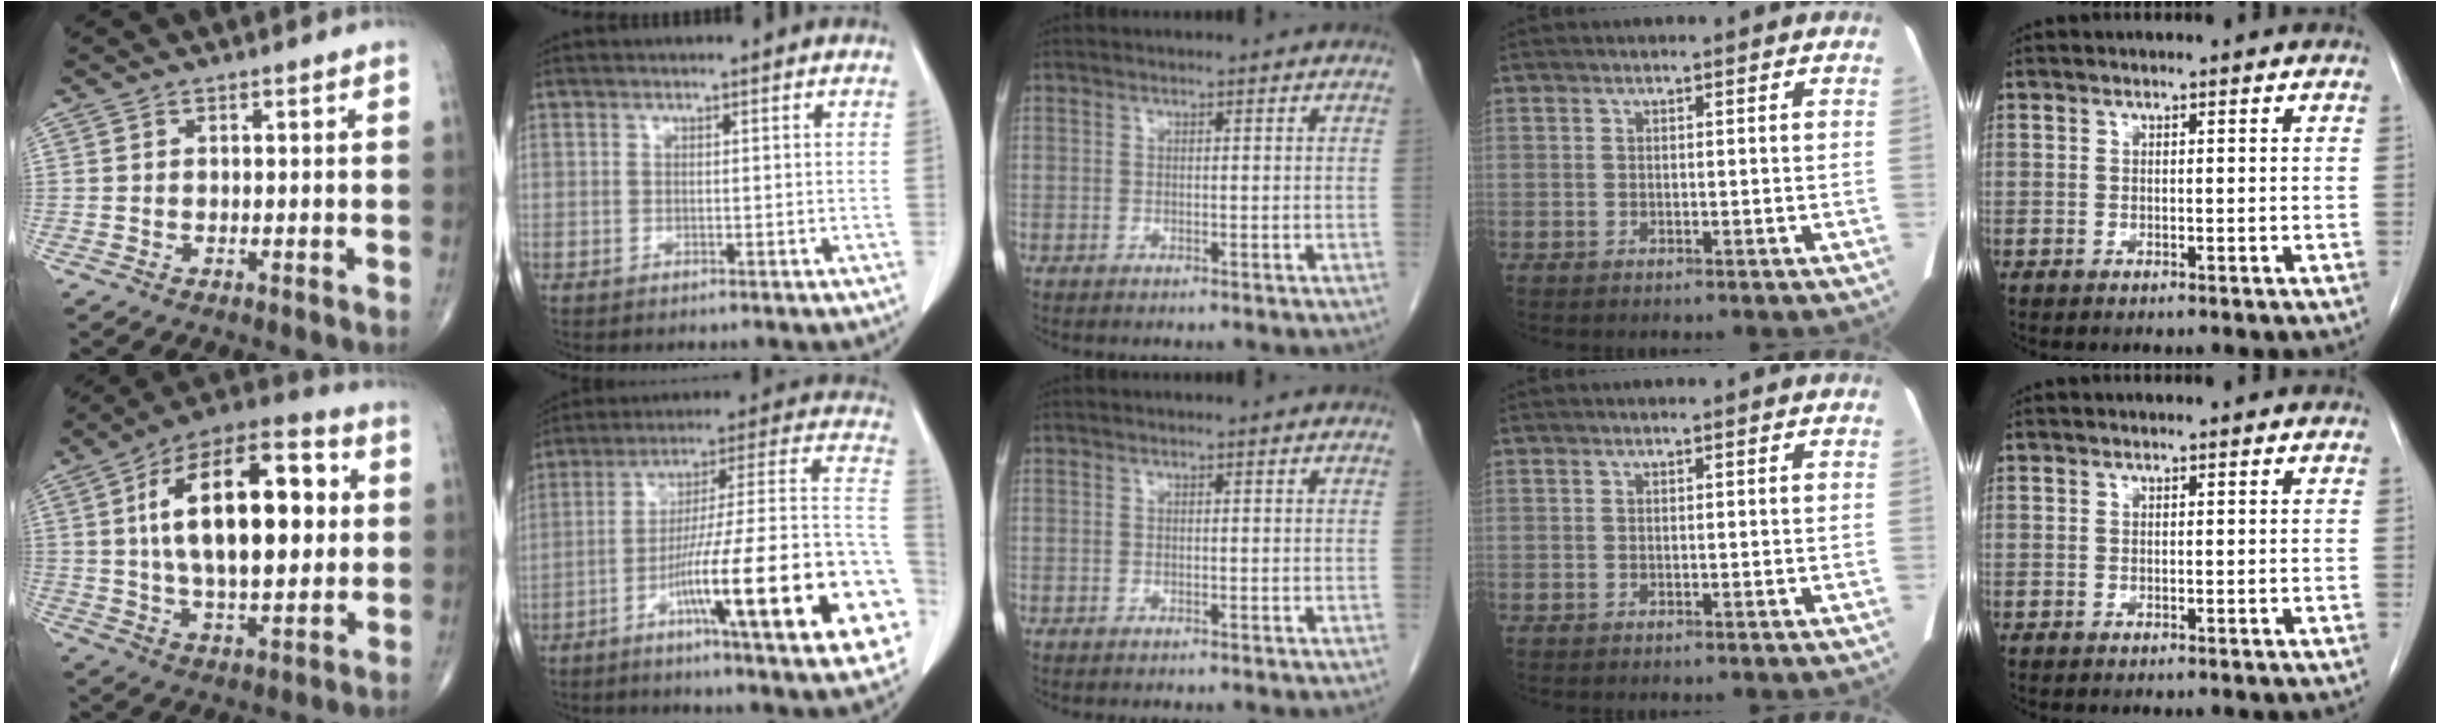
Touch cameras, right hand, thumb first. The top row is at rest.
{"thumb": {"total": 24.5, "force": [4.1, 11.7, 21.1], "torque": [-0.326, 0.010, 0.059]}, "index": {"total": 28.0, "force": [-9.4, 1.8, 26.3], "torque": [-0.300, -0.007, -0.149]}}